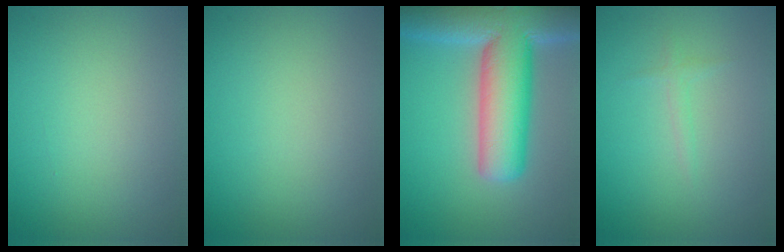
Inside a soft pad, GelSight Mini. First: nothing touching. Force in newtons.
{"total": 0.0}
{"total": 13.2, "press": 13.2, "slide": 0.9}
{"total": 0.8, "press": 0.8, "slide": 0.0}